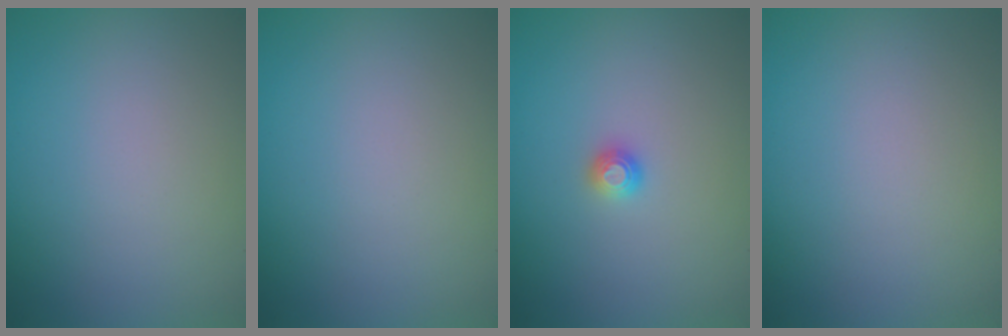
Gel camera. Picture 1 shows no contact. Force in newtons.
{"total": 0.0}
{"total": 1.1, "press": 1.1, "slide": 0.1}
{"total": 0.0}